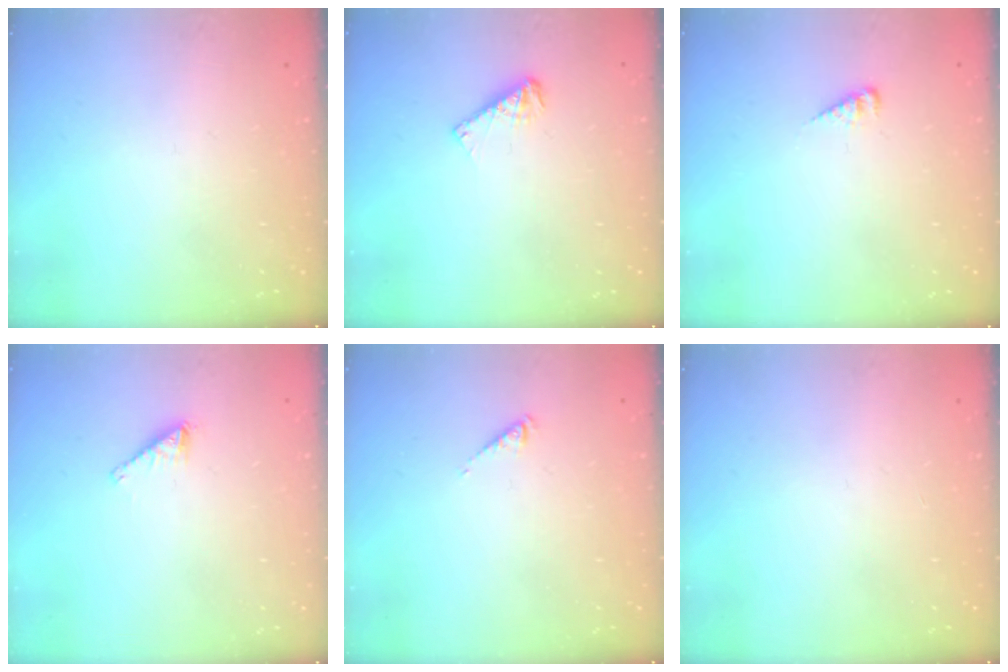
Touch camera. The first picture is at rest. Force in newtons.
{"total": 4.7, "press": 4.7, "slide": 0.3}
{"total": 3.3, "press": 3.3, "slide": 0.5}
{"total": 1.8, "press": 1.7, "slide": 0.1}
{"total": 0.8, "press": 0.8, "slide": 0.1}
{"total": 0.0}